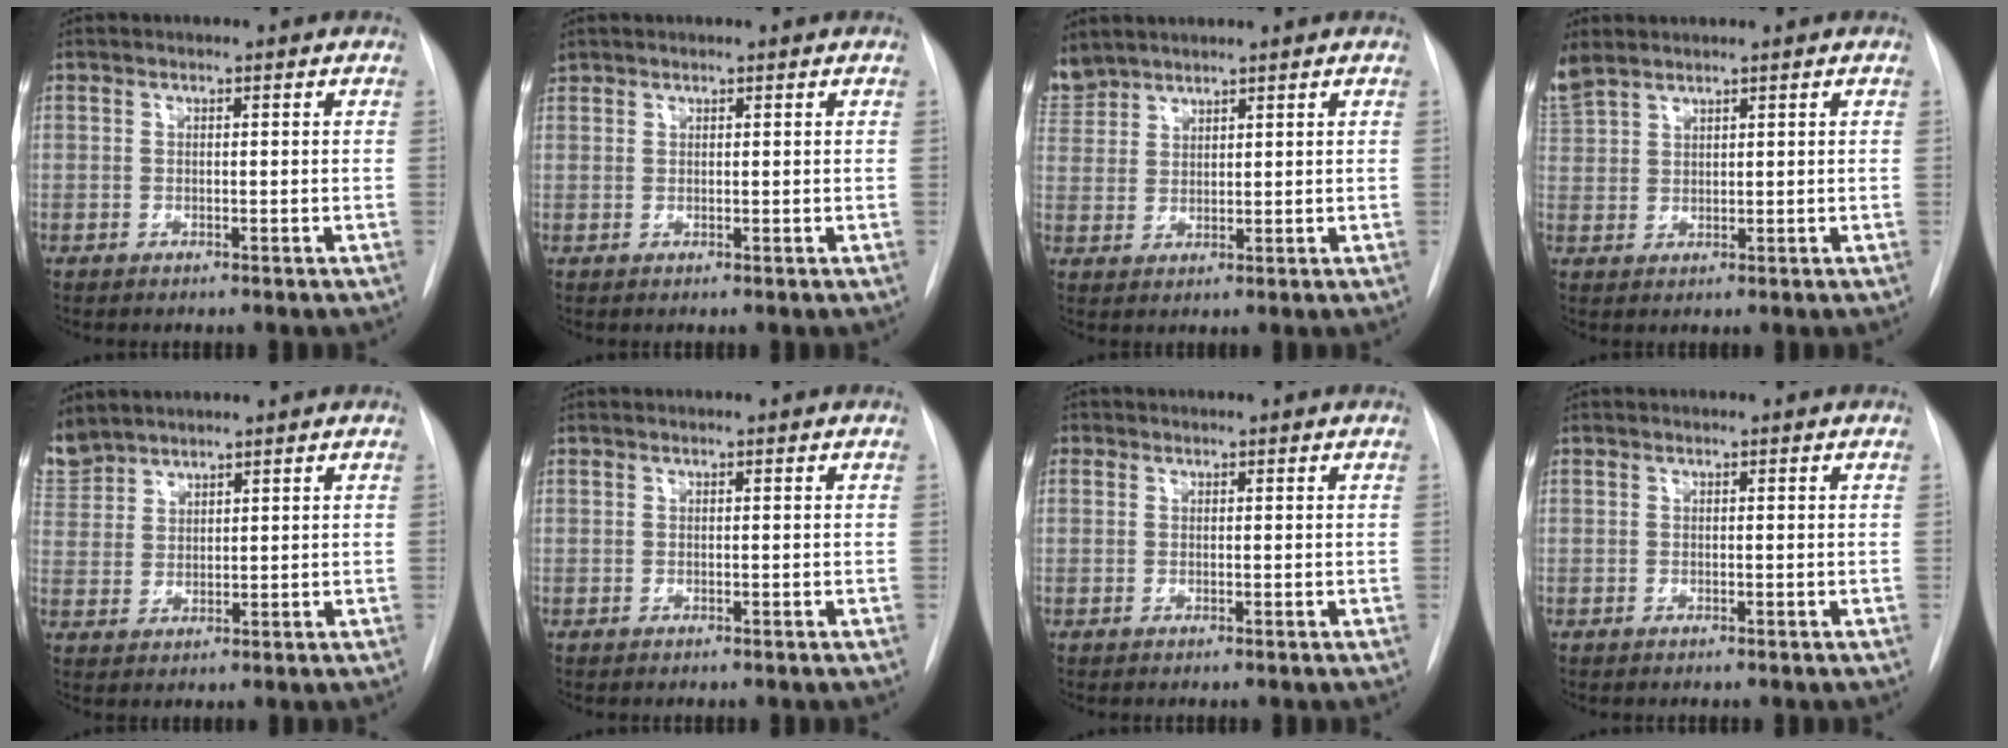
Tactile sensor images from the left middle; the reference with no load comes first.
{"total": 1.0, "force": [0.9, 0.5, -0.1], "torque": [0.003, 0.008, 0.017]}
{"total": 5.2, "force": [4.9, 1.7, 0.3], "torque": [-0.009, 0.013, 0.104]}
{"total": 5.2, "force": [4.6, 1.6, 1.8], "torque": [-0.057, 0.017, 0.108]}
{"total": 6.3, "force": [5.9, 2.2, 0.6], "torque": [-0.019, 0.010, 0.126]}
{"total": 0.0}
{"total": 0.6, "force": [0.3, 0.5, 0.1], "torque": [0.004, 0.001, 0.002]}
{"total": 0.0}